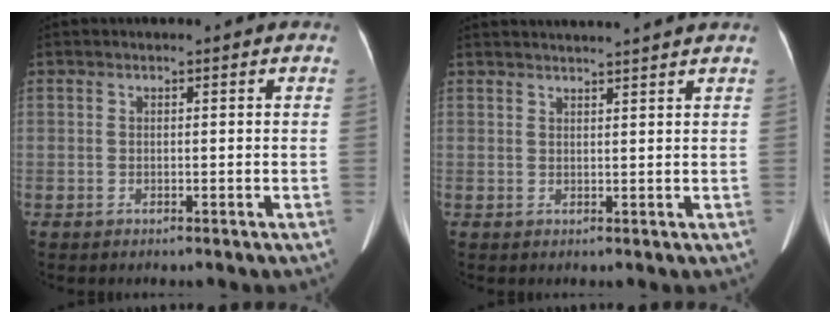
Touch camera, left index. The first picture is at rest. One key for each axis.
{"total": 7.1, "fx": 6.6, "fy": -1.3, "fz": 2.3, "tx": -0.028, "ty": 0.018, "tz": 0.077}